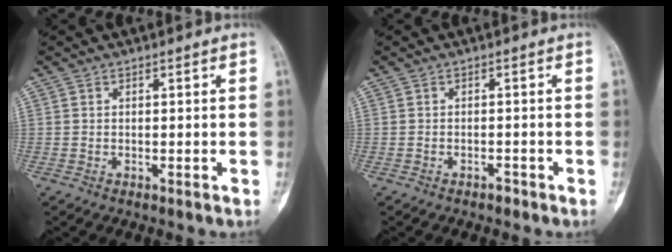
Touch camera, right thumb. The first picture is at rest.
{"total": 1.0, "force": [-0.8, 0.5, 0.4], "torque": [-0.004, 0.006, -0.013]}